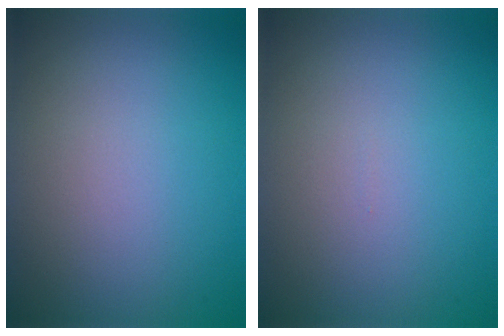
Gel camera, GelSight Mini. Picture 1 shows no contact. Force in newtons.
{"total": 0.0}